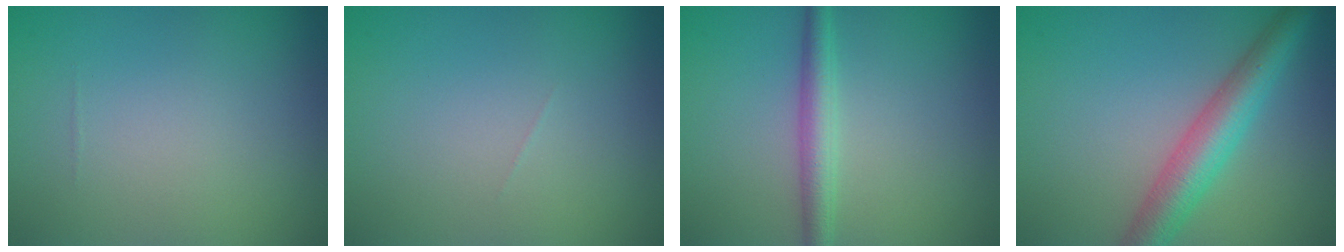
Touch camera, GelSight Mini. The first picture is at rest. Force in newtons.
{"total": 0.0}
{"total": 2.7, "press": 2.7, "slide": 0.0}
{"total": 5.1, "press": 5.0, "slide": 0.3}